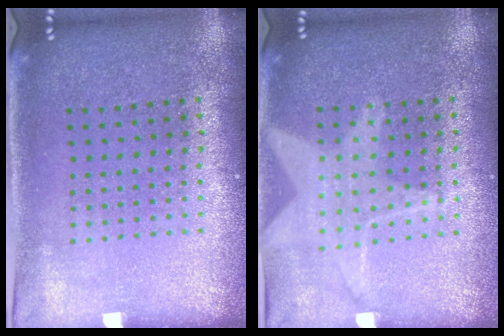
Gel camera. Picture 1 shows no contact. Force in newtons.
{"total": 1.3, "press": 1.3, "slide": 0.5}